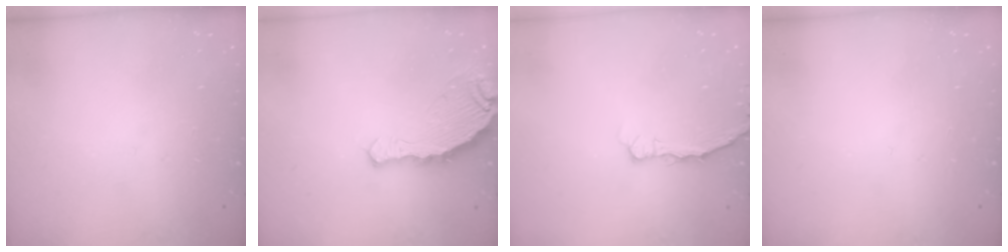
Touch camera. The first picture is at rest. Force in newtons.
{"total": 9.2, "press": 8.4, "slide": 3.8}
{"total": 3.0, "press": 3.0, "slide": 0.3}
{"total": 0.0}